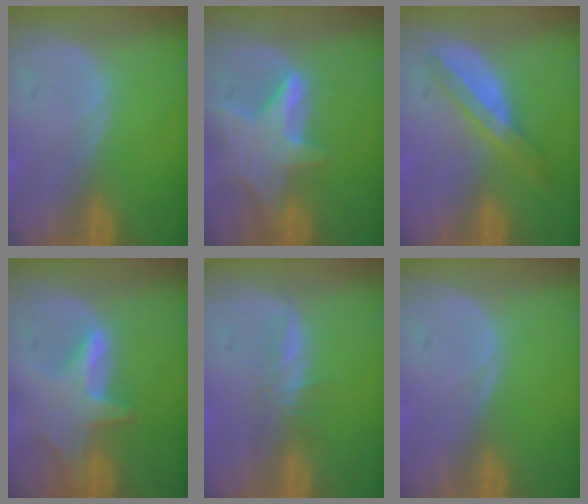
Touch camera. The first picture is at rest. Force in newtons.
{"total": 7.8, "press": 7.1, "slide": 3.2}
{"total": 5.8, "press": 5.2, "slide": 2.5}
{"total": 6.8, "press": 6.4, "slide": 2.1}
{"total": 2.8, "press": 2.7, "slide": 0.5}
{"total": 0.0}